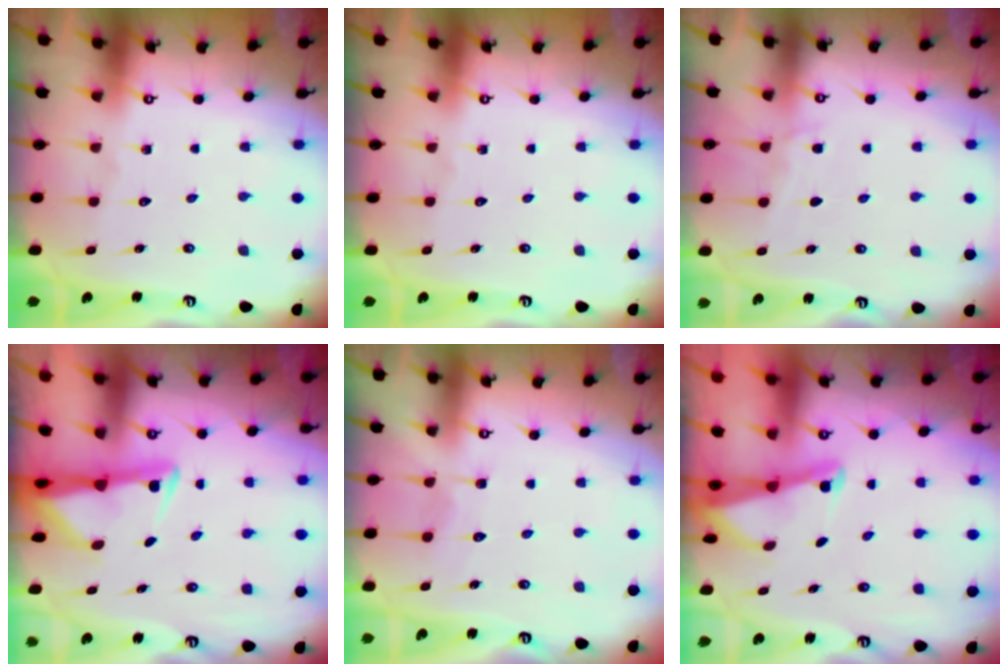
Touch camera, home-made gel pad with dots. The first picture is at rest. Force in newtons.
{"total": 0.0}
{"total": 5.1, "press": 5.1, "slide": 0.5}
{"total": 2.8, "press": 2.8, "slide": 0.6}
{"total": 4.4, "press": 4.4, "slide": 0.5}
{"total": 1.4, "press": 1.4, "slide": 0.2}